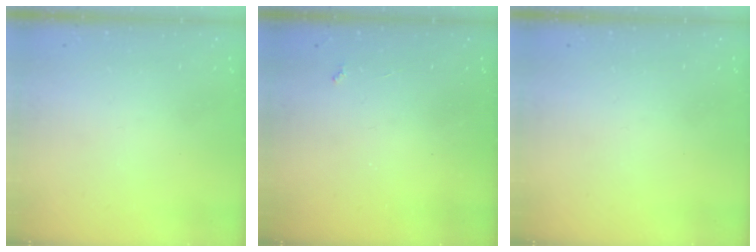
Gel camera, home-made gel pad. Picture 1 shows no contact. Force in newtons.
{"total": 2.2, "press": 2.1, "slide": 0.4}
{"total": 0.0}